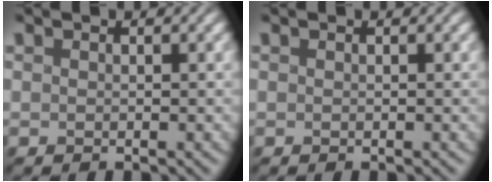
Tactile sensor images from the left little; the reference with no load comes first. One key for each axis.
{"total": 0.0}